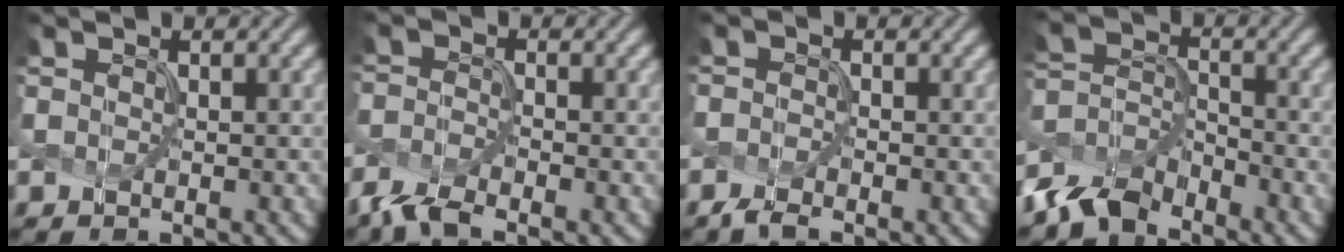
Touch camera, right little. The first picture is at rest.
{"total": 2.9, "force": [-2.6, 0.4, 1.2], "torque": [-0.037, -0.008, -0.057]}
{"total": 1.2, "force": [-1.2, 0.0, 0.3], "torque": [-0.013, -0.005, -0.022]}
{"total": 4.9, "force": [-4.5, 1.7, 1.0], "torque": [-0.019, 0.002, -0.091]}